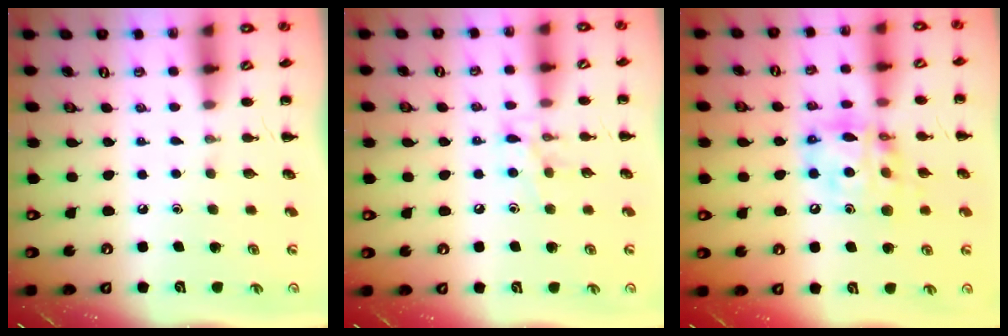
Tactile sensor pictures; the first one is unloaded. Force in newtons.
{"total": 8.3, "press": 8.1, "slide": 1.3}
{"total": 12.9, "press": 12.4, "slide": 3.5}